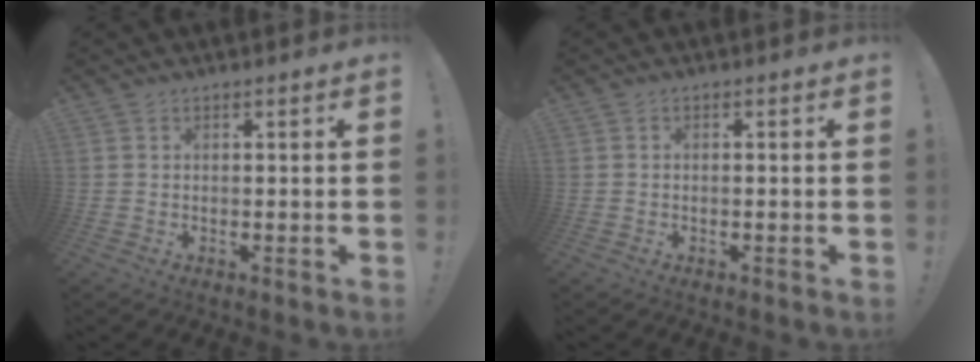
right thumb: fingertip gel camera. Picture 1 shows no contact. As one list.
[{"total": 0.9, "force": [-0.8, 0.0, 0.4], "torque": [-0.010, 0.001, -0.014]}]